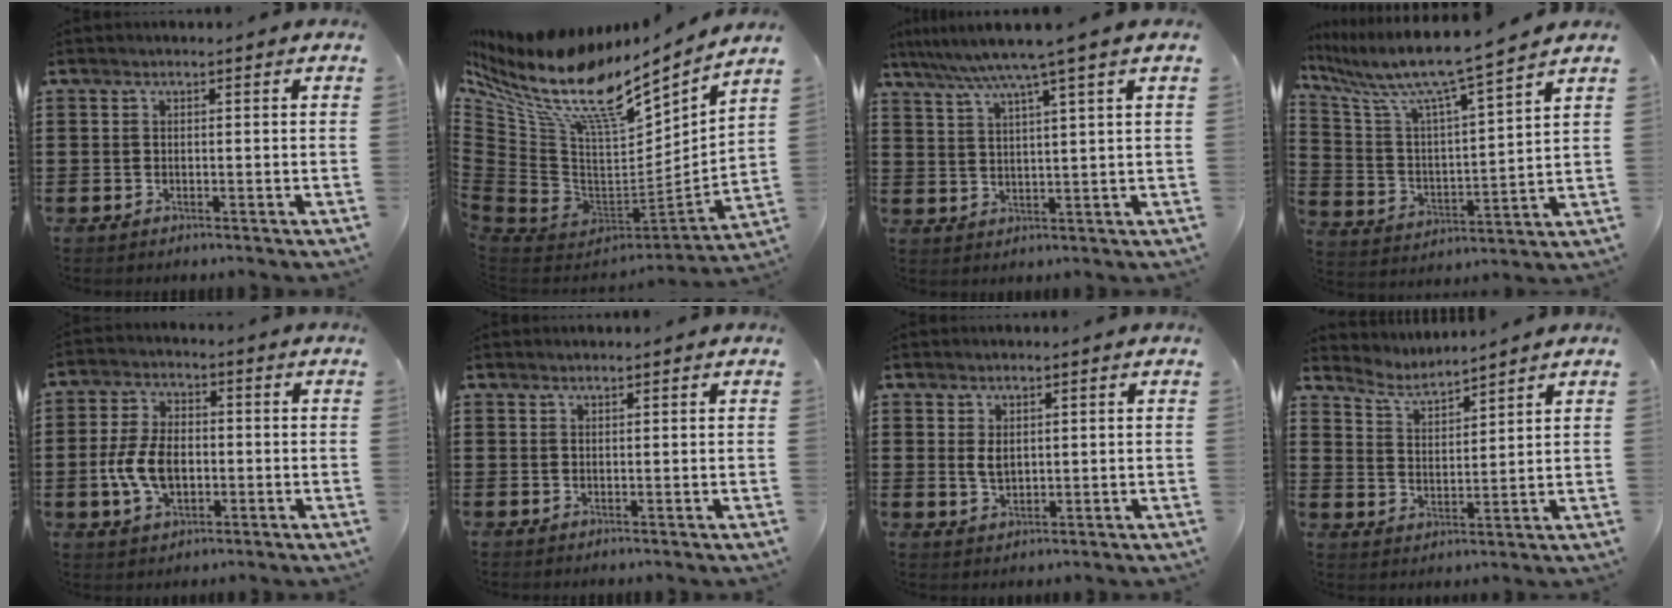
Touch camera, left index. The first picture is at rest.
{"total": 14.5, "force": [9.3, 5.1, 9.9], "torque": [-0.220, -0.071, 0.150]}
{"total": 6.0, "force": [4.4, -1.1, 3.9], "torque": [-0.089, -0.018, 0.071]}
{"total": 8.2, "force": [6.9, -0.3, 4.5], "torque": [-0.119, -0.052, 0.107]}
{"total": 8.0, "force": [-1.4, 4.7, 6.3], "torque": [-0.146, 0.003, -0.031]}
{"total": 0.6, "force": [0.6, 0.0, 0.2], "torque": [-0.005, -0.002, 0.012]}
{"total": 2.5, "force": [0.9, 1.5, 1.8], "torque": [-0.038, 0.004, 0.017]}
{"total": 4.0, "force": [3.8, 0.4, 1.0], "torque": [-0.036, -0.018, 0.064]}